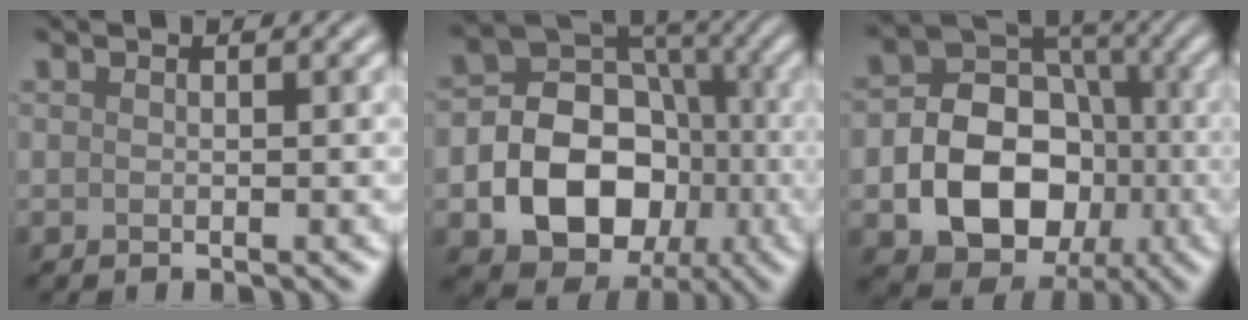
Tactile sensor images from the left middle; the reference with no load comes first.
{"total": 12.0, "force": [-2.9, 9.5, 6.8], "torque": [-0.086, -0.014, -0.070]}
{"total": 10.9, "force": [-2.6, 8.4, 6.4], "torque": [-0.090, -0.010, -0.060]}